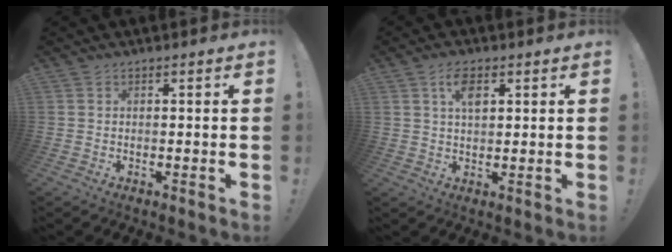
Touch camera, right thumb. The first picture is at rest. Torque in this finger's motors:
{"motor_torque": [0.01, 0.24, -0.14, 0.35, 0.00]}